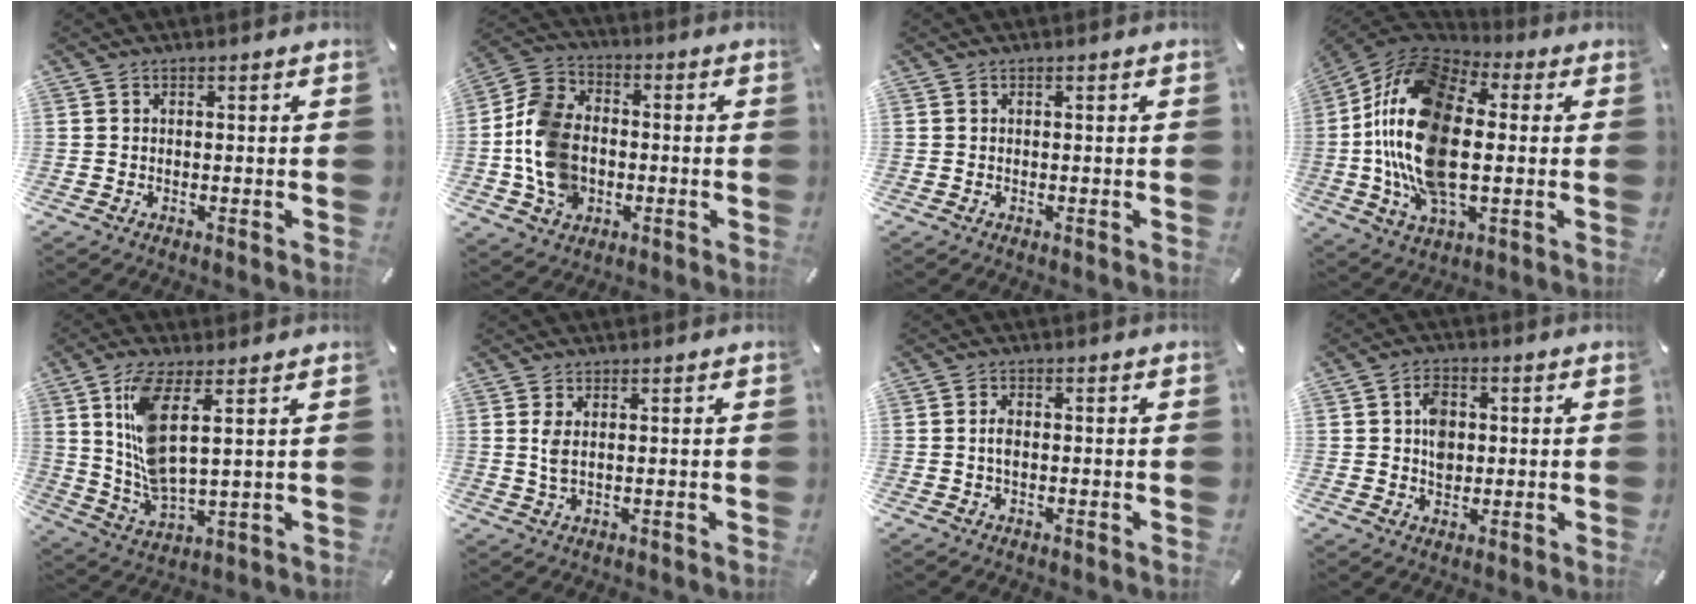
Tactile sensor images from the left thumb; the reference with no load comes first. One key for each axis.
{"total": 13.2, "fx": -2.6, "fy": 10.5, "fz": 7.5, "tx": -0.177, "ty": 0.023, "tz": -0.047}
{"total": 0.0}
{"total": 22.2, "fx": -1.1, "fy": 12.9, "fz": 18.1, "tx": -0.397, "ty": 0.004, "tz": -0.019}
{"total": 12.1, "fx": 4.8, "fy": 4.0, "fz": 10.4, "tx": -0.240, "ty": -0.020, "tz": 0.084}
{"total": 3.3, "fx": 0.7, "fy": 1.1, "fz": 3.0, "tx": -0.077, "ty": -0.003, "tz": 0.007}
{"total": 2.2, "fx": -0.2, "fy": 1.1, "fz": 1.9, "tx": -0.044, "ty": -0.001, "tz": -0.007}
{"total": 6.1, "fx": 0.8, "fy": 4.8, "fz": 3.6, "tx": -0.052, "ty": 0.004, "tz": 0.010}